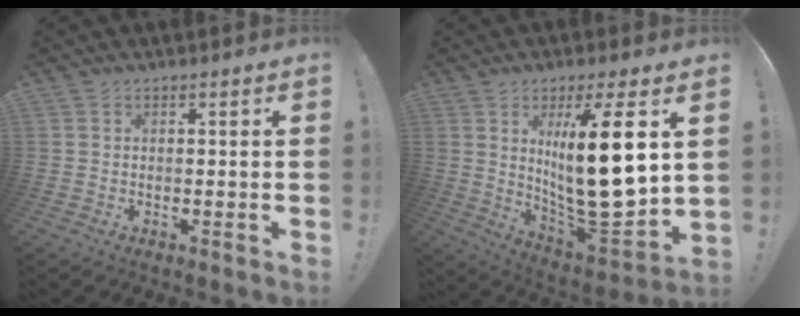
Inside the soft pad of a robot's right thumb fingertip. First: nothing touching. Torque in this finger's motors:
{"motor_torque": [1.18, 3.82, 1.20, -0.55, 0.53]}